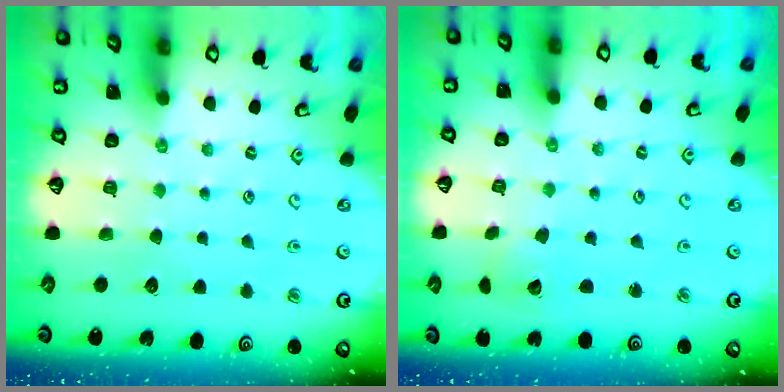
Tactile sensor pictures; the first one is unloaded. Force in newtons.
{"total": 2.4, "press": 2.4, "slide": 0.1}